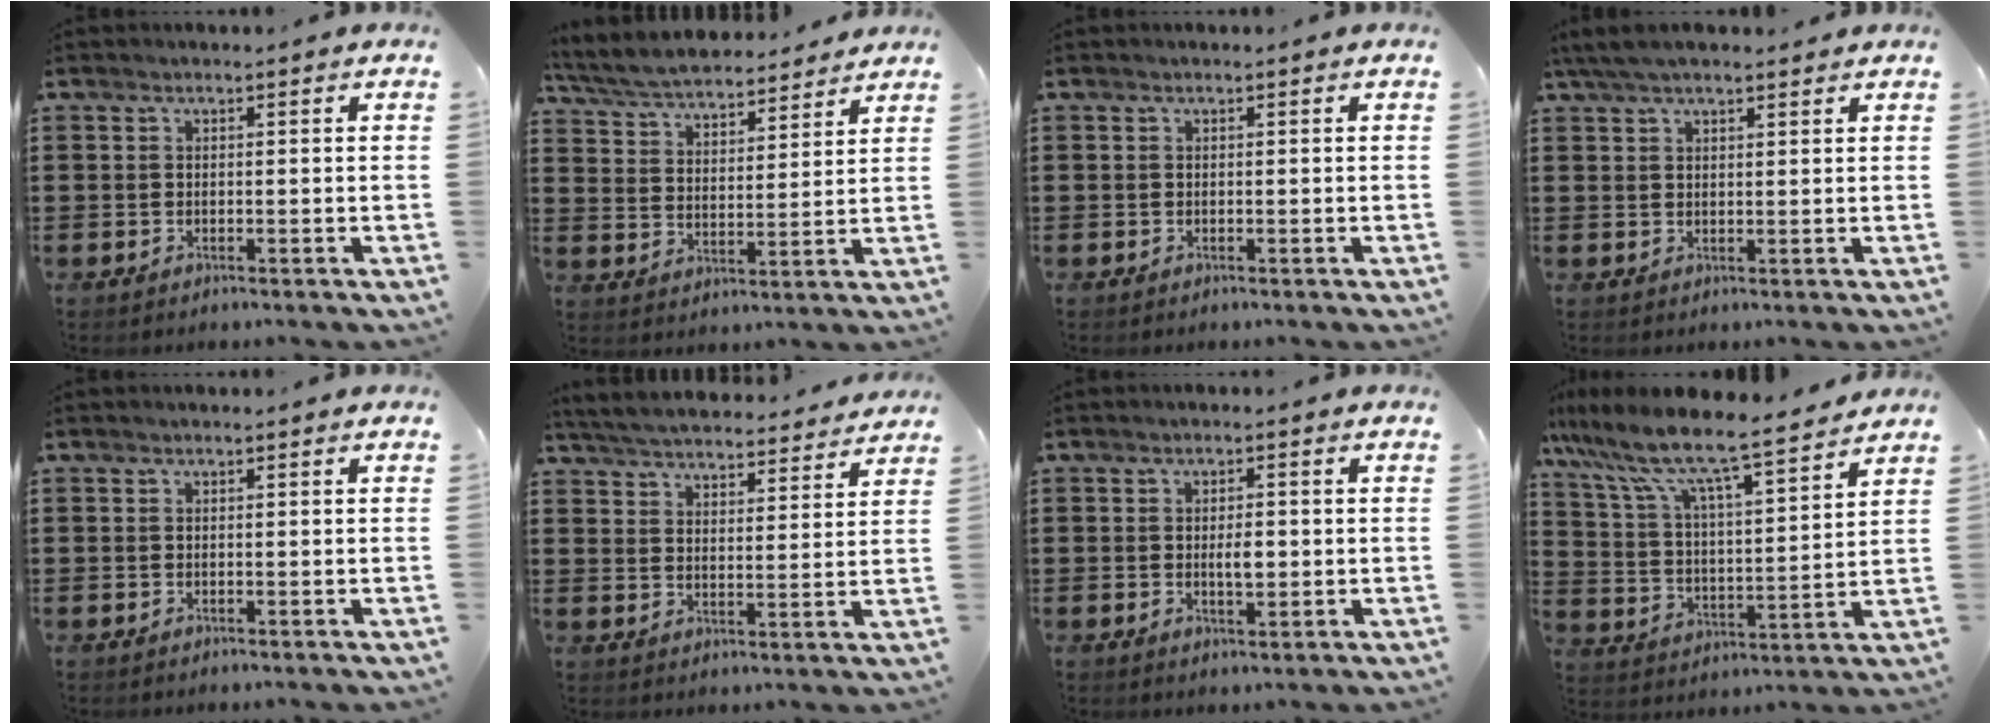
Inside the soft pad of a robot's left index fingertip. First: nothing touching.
{"total": 5.9, "force": [5.7, 0.7, 1.3], "torque": [-0.053, -0.029, 0.100]}
{"total": 0.0}
{"total": 3.8, "force": [3.0, 1.1, 2.1], "torque": [-0.049, 0.003, 0.056]}
{"total": 0.0}
{"total": 5.1, "force": [5.1, 0.3, 0.6], "torque": [-0.037, -0.031, 0.088]}
{"total": 2.9, "force": [-0.1, 1.1, 2.6], "torque": [-0.042, -0.003, -0.005]}
{"total": 8.8, "force": [7.7, 0.5, 4.1], "torque": [-0.113, -0.052, 0.126]}